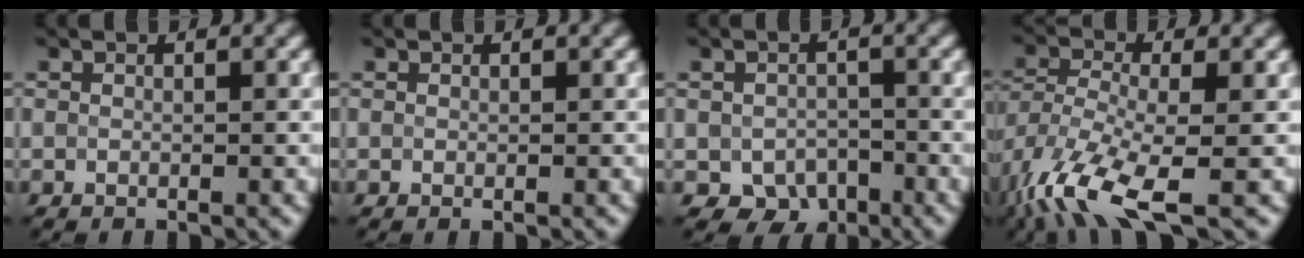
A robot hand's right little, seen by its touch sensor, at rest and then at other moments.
{"total": 0.0}
{"total": 3.8, "force": [-1.7, 2.9, 1.7], "torque": [-0.023, -0.013, -0.029]}
{"total": 9.5, "force": [-5.3, 3.4, 7.1], "torque": [-0.162, -0.023, -0.109]}